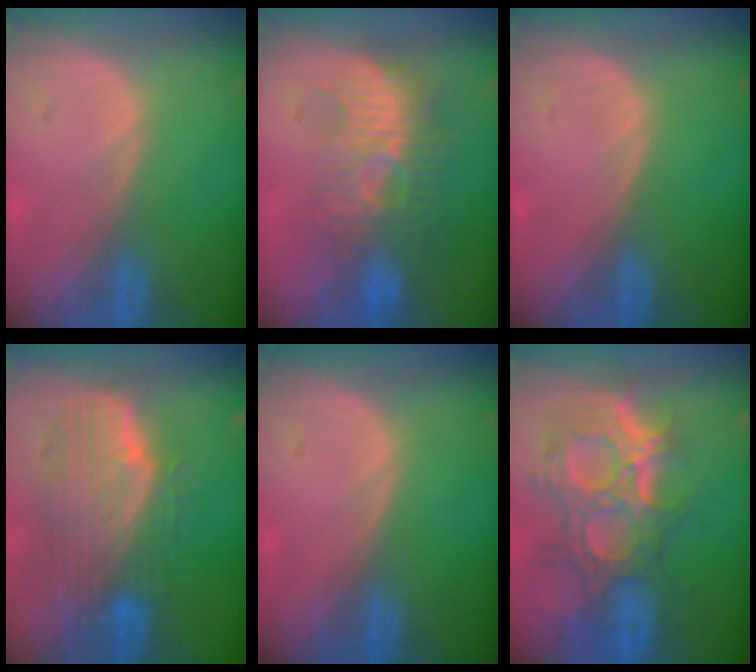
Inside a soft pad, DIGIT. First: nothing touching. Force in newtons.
{"total": 9.0, "press": 8.6, "slide": 2.6}
{"total": 0.0}
{"total": 10.0, "press": 8.9, "slide": 4.6}
{"total": 0.0}
{"total": 11.9, "press": 10.7, "slide": 5.3}